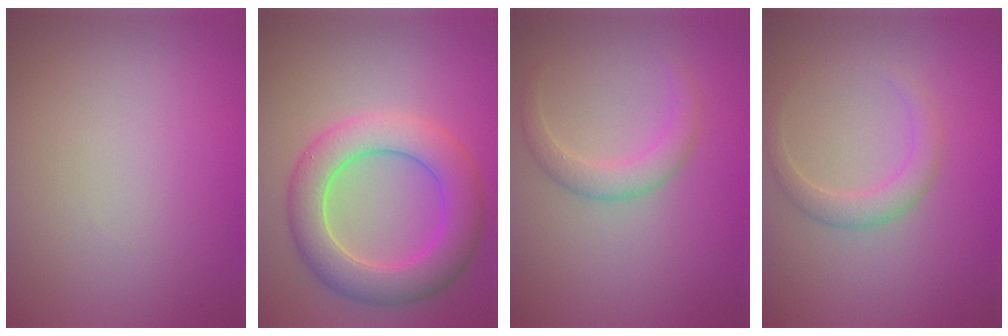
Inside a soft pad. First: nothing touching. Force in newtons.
{"total": 6.5, "press": 6.5, "slide": 0.3}
{"total": 2.3, "press": 2.3, "slide": 0.1}
{"total": 2.1, "press": 2.1, "slide": 0.1}